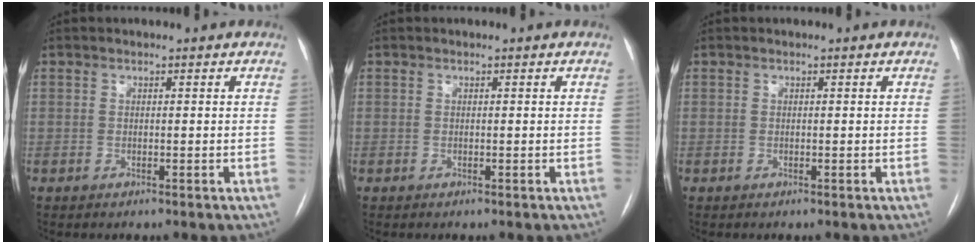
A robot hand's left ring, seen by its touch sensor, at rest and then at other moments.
{"total": 0.0}
{"total": 0.0}